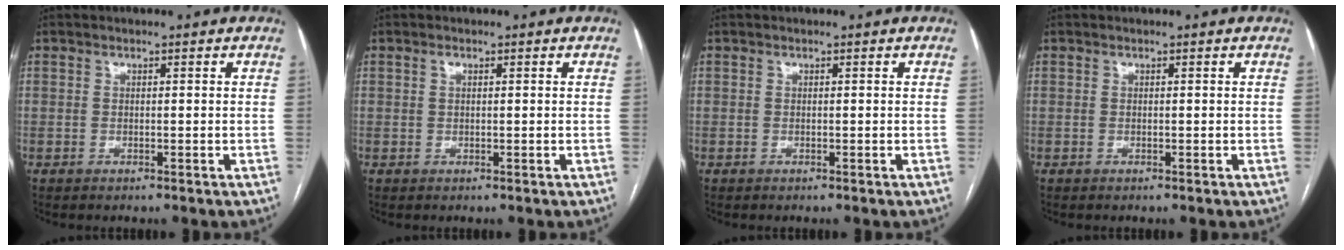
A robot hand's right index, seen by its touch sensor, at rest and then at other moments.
{"total": 0.6, "force": [0.3, 0.3, 0.5], "torque": [-0.007, 0.002, 0.004]}
{"total": 0.0}
{"total": 0.0}